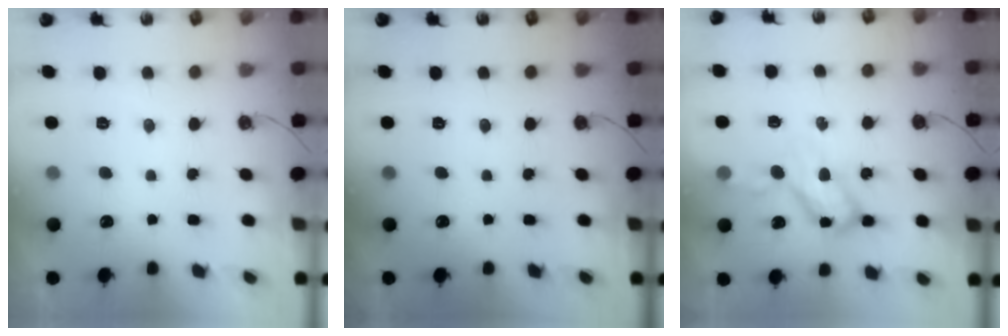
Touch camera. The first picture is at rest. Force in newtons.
{"total": 0.0}
{"total": 14.0, "press": 13.9, "slide": 1.1}